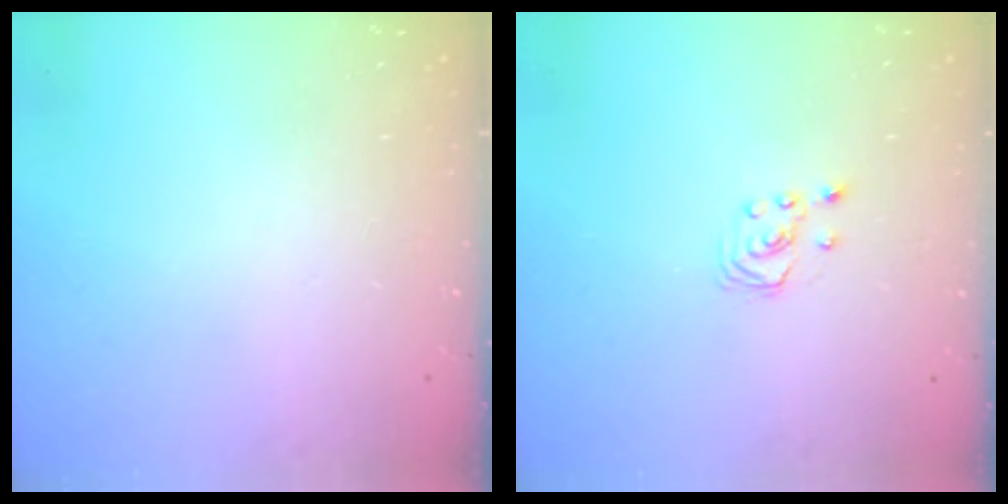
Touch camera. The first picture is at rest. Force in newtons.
{"total": 1.8, "press": 1.8, "slide": 0.2}